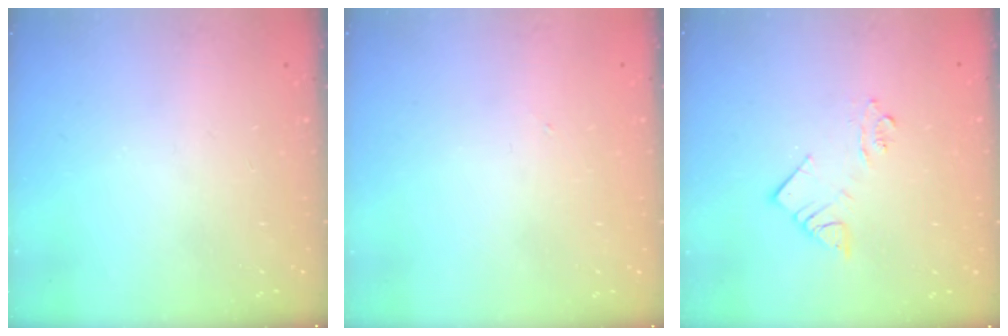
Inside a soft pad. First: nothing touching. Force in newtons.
{"total": 1.3, "press": 1.3, "slide": 0.2}
{"total": 4.3, "press": 4.3, "slide": 0.3}